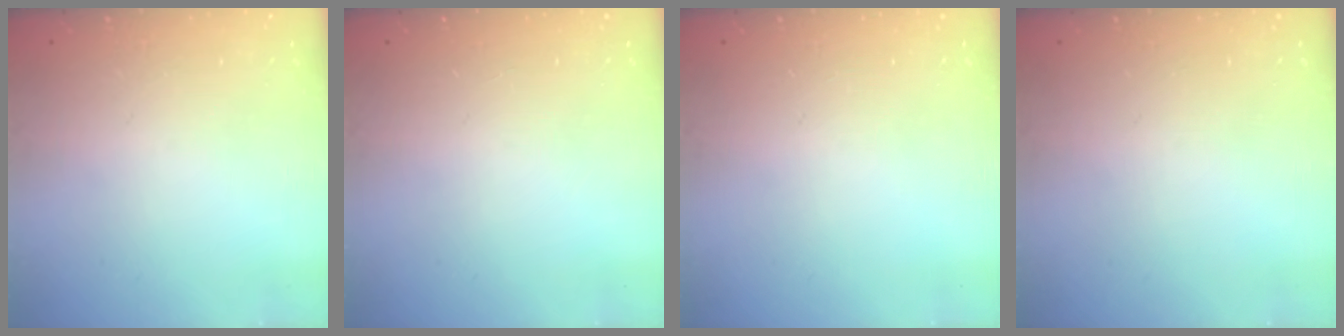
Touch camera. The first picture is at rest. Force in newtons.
{"total": 0.0}
{"total": 0.0}
{"total": 0.0}